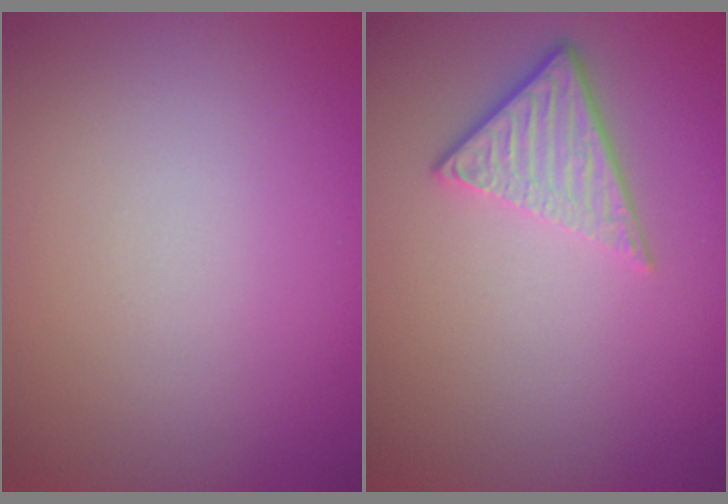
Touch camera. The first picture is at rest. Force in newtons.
{"total": 3.7, "press": 2.7, "slide": 2.5}